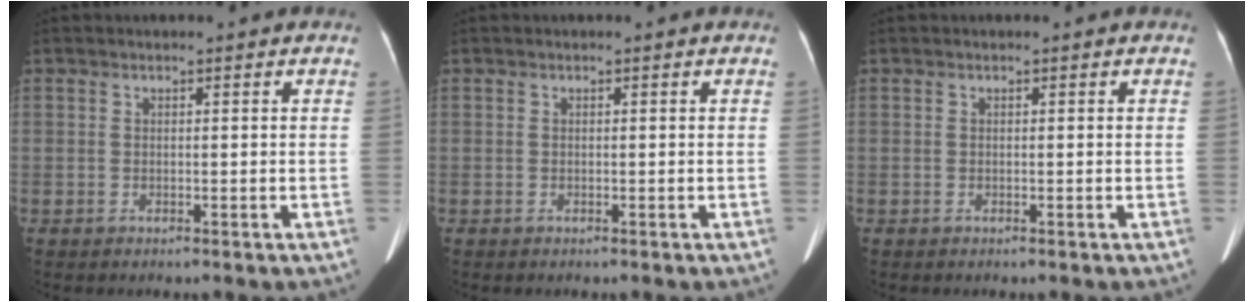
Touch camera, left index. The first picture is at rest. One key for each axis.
{"total": 0.0}
{"total": 0.0}